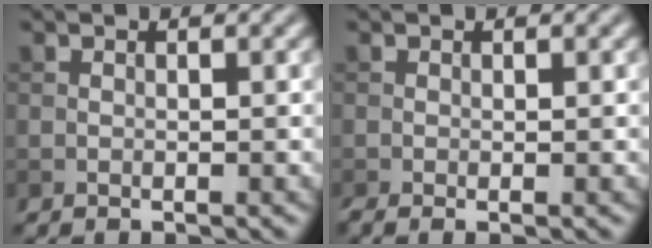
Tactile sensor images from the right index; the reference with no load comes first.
{"total": 1.2, "force": [-0.3, 0.2, 1.1], "torque": [-0.021, -0.010, -0.007]}